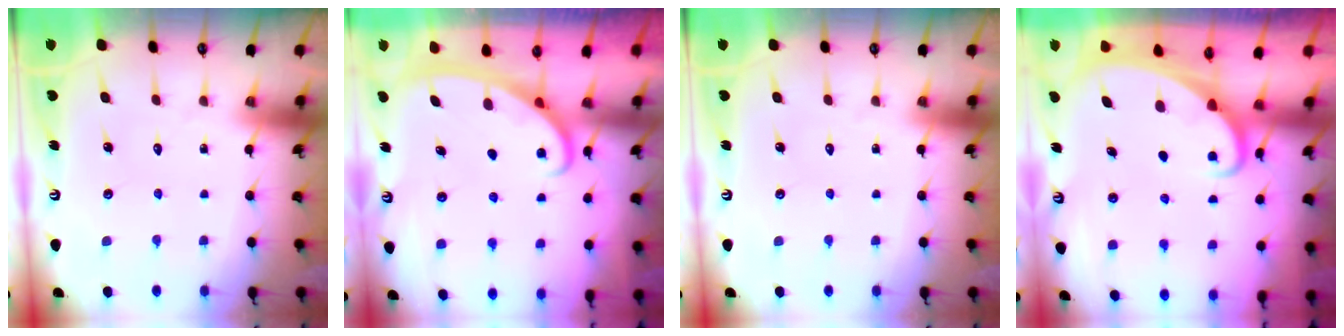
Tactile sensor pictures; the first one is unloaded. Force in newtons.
{"total": 3.0, "press": 3.0, "slide": 0.4}
{"total": 0.0}
{"total": 2.7, "press": 2.7, "slide": 0.2}